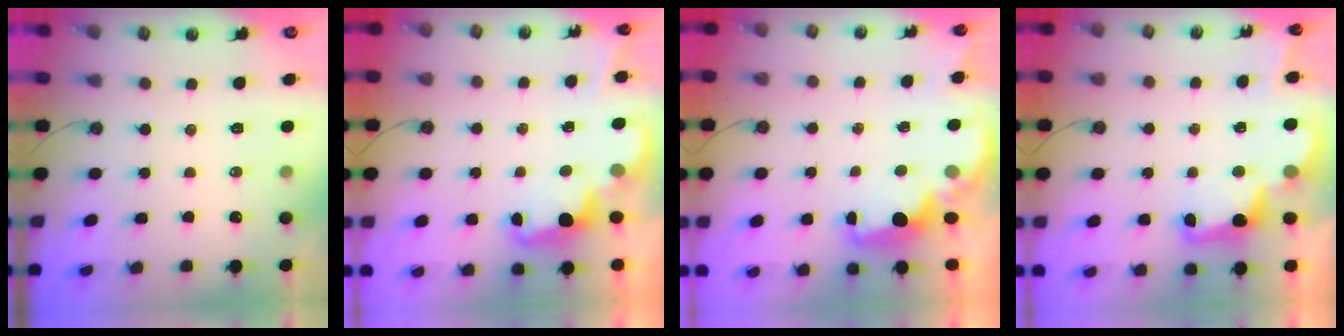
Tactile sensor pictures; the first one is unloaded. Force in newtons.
{"total": 2.4, "press": 2.3, "slide": 0.5}
{"total": 2.1, "press": 2.0, "slide": 0.7}
{"total": 3.6, "press": 3.5, "slide": 0.7}